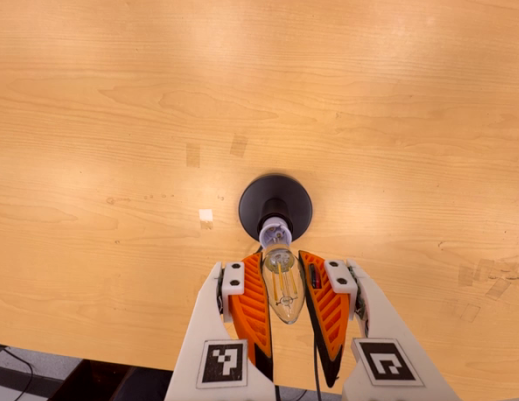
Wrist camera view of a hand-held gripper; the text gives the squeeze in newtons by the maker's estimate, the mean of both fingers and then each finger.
{"total": 21.6, "left": 24.4, "right": 18.7}